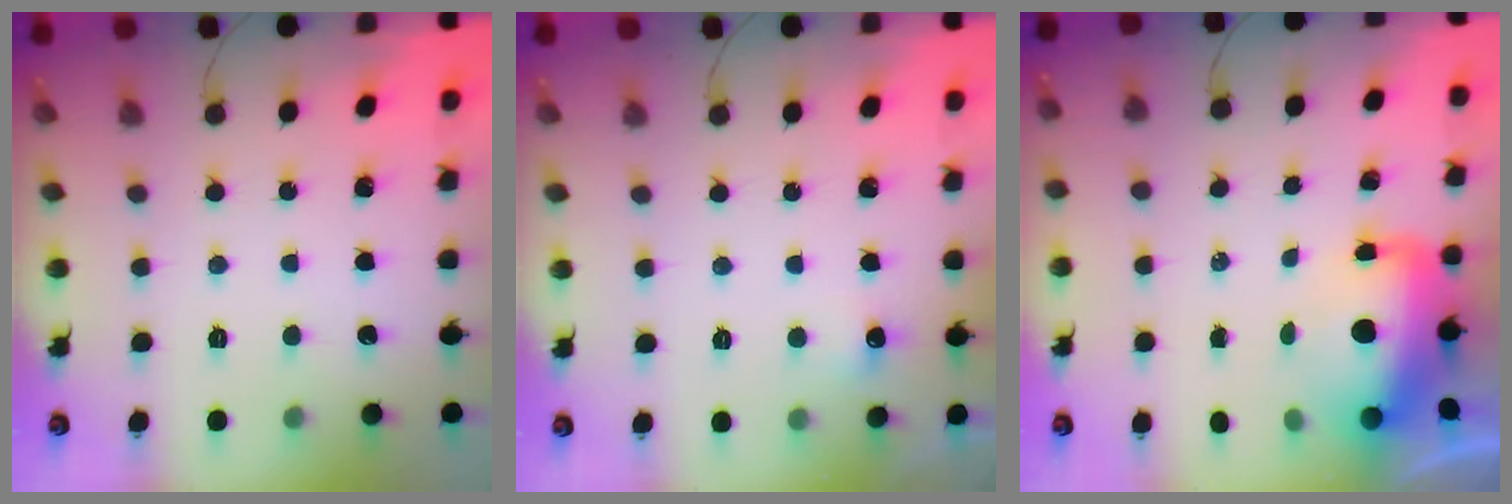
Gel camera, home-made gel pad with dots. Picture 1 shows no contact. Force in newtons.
{"total": 4.4, "press": 4.3, "slide": 1.2}
{"total": 10.6, "press": 10.3, "slide": 2.5}